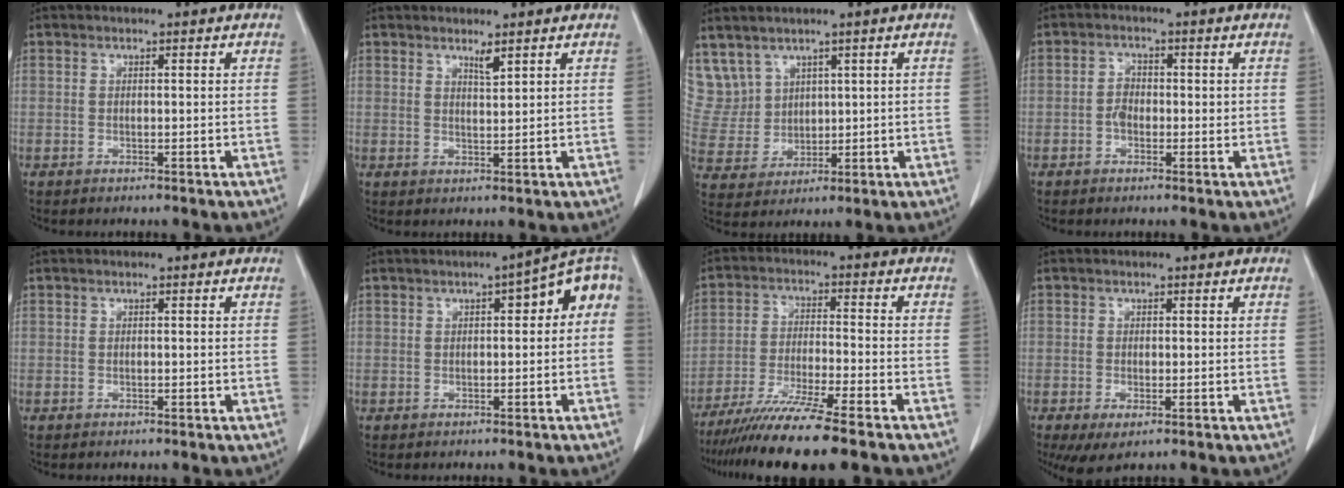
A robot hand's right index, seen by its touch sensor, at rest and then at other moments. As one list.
[{"total": 1.7, "force": [1.4, 0.0, 1.1], "torque": [-0.021, -0.007, 0.027]}, {"total": 8.6, "force": [5.6, 6.5, 0.5], "torque": [-0.030, 0.032, 0.133]}, {"total": 2.3, "force": [-0.4, 1.7, 1.6], "torque": [-0.026, 0.007, -0.012]}, {"total": 0.0}, {"total": 7.3, "force": [1.4, 1.8, 6.9], "torque": [-0.089, 0.033, 0.010]}, {"total": 11.9, "force": [-9.5, -0.9, 7.2], "torque": [-0.113, -0.035, -0.157]}, {"total": 3.6, "force": [-1.5, 1.4, 2.9], "torque": [-0.047, -0.010, -0.015]}]